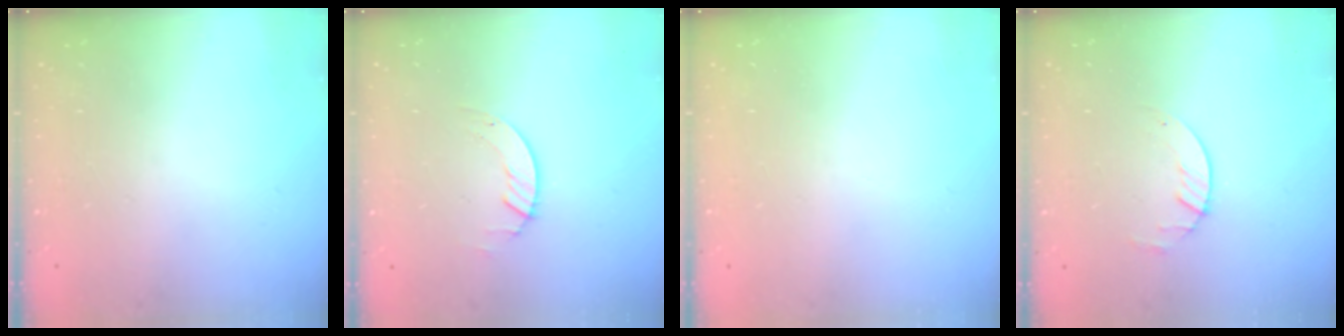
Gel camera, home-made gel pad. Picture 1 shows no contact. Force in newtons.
{"total": 1.4, "press": 1.4, "slide": 0.2}
{"total": 0.0}
{"total": 1.7, "press": 1.6, "slide": 0.2}